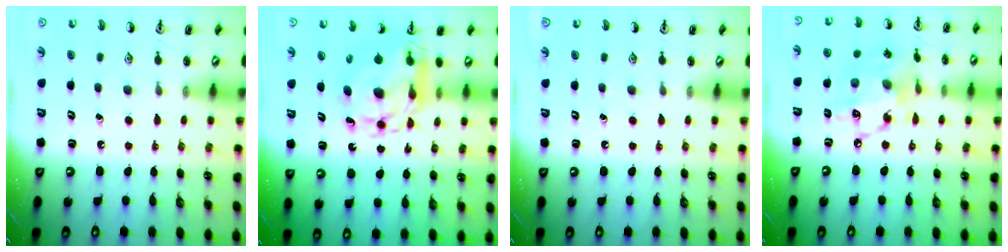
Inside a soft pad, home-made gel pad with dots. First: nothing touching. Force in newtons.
{"total": 11.5, "press": 11.4, "slide": 0.9}
{"total": 0.0}
{"total": 14.9, "press": 14.8, "slide": 1.4}